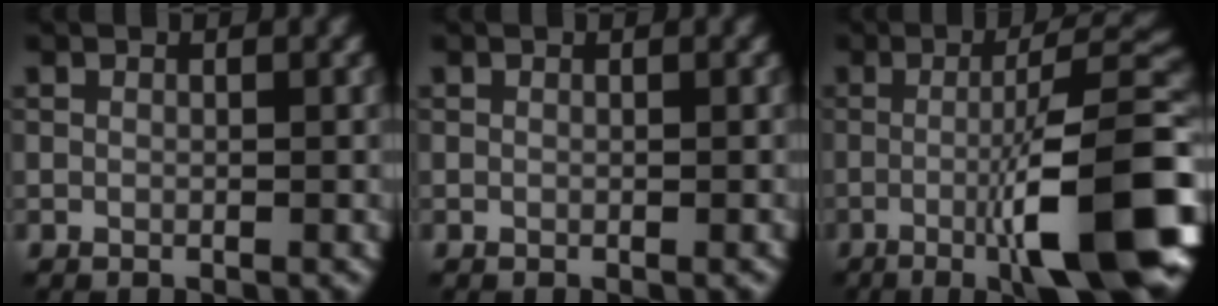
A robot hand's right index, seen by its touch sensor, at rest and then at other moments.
{"total": 0.0}
{"total": 13.2, "force": [-3.4, 2.4, 12.5], "torque": [-0.168, 0.012, -0.055]}